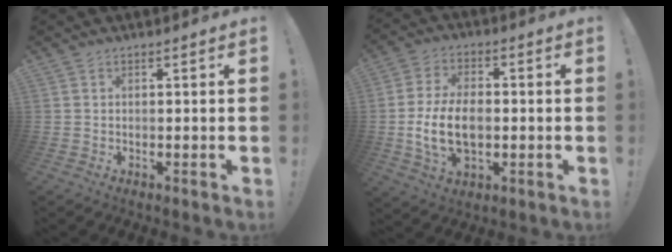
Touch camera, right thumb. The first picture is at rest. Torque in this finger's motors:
{"motor_torque": [1.66, 1.36, 0.55, -0.19, 0.39]}